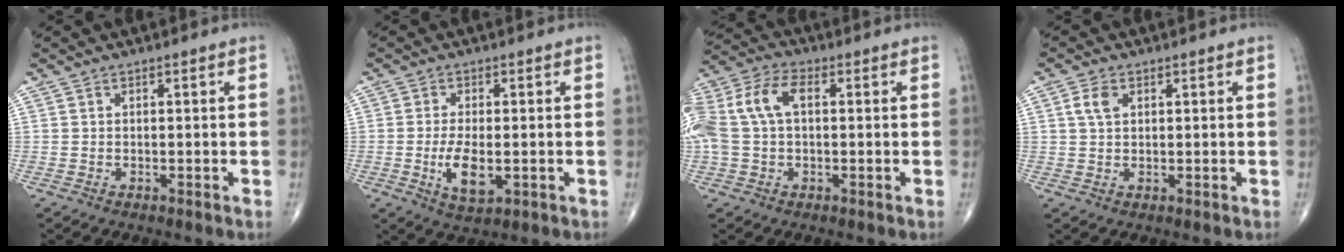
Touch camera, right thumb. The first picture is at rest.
{"total": 6.3, "force": [-1.2, 2.8, 5.5], "torque": [-0.100, -0.010, -0.015]}
{"total": 13.2, "force": [2.0, 8.0, 10.4], "torque": [-0.244, 0.038, 0.035]}
{"total": 3.2, "force": [1.1, 2.0, 2.2], "torque": [-0.043, 0.004, 0.022]}